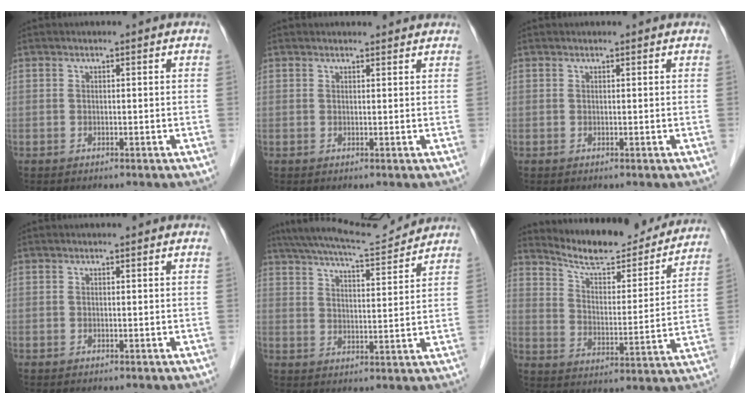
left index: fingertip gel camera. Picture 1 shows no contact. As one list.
[{"total": 4.1, "force": [3.9, 0.9, 0.6], "torque": [-0.007, 0.016, 0.043]}, {"total": 1.5, "force": [1.5, 0.3, 0.3], "torque": [-0.010, 0.017, 0.019]}, {"total": 0.0}, {"total": 12.4, "force": [11.6, 0.6, 4.3], "torque": [-0.082, 0.013, 0.176]}, {"total": 18.9, "force": [17.6, 3.5, 5.8], "torque": [-0.084, -0.018, 0.246]}]